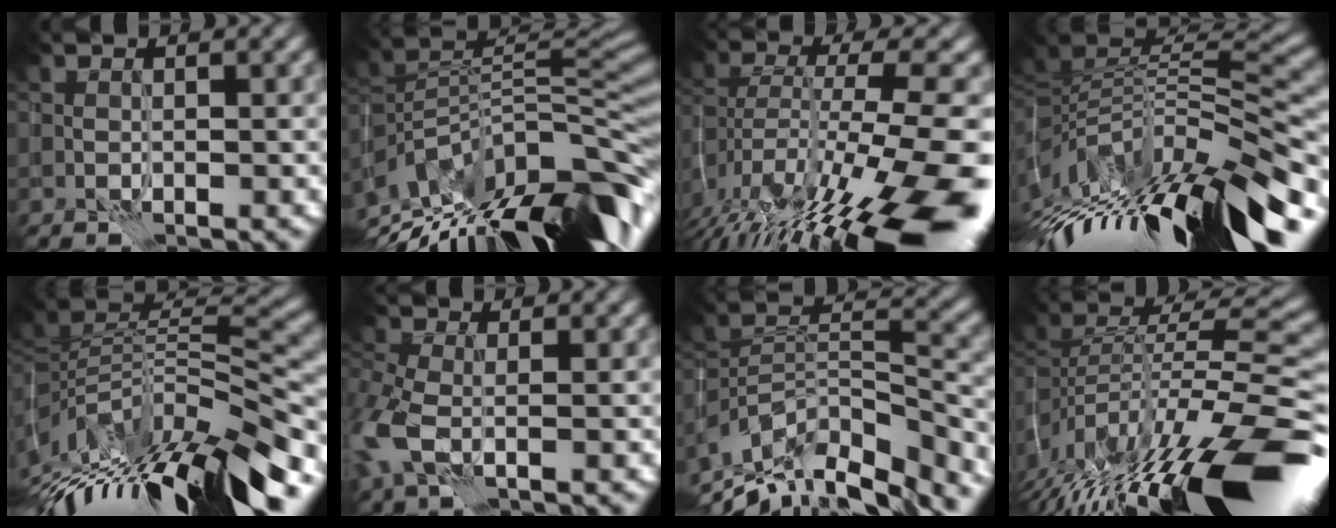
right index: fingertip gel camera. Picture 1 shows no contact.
{"total": 14.4, "force": [-8.6, 5.7, 10.1], "torque": [-0.188, 0.006, -0.132]}
{"total": 15.6, "force": [-7.9, 4.1, 12.9], "torque": [-0.225, 0.008, -0.120]}
{"total": 13.8, "force": [-4.5, 4.6, 12.3], "torque": [-0.215, 0.012, -0.061]}
{"total": 13.5, "force": [-6.2, 4.2, 11.2], "torque": [-0.199, 0.014, -0.094]}
{"total": 5.6, "force": [-1.4, 3.5, 4.2], "torque": [-0.114, -0.013, -0.031]}
{"total": 12.6, "force": [-9.7, 4.5, 6.5], "torque": [-0.131, 0.018, -0.154]}
{"total": 16.2, "force": [-10.0, 4.7, 11.8], "torque": [-0.210, 0.000, -0.159]}